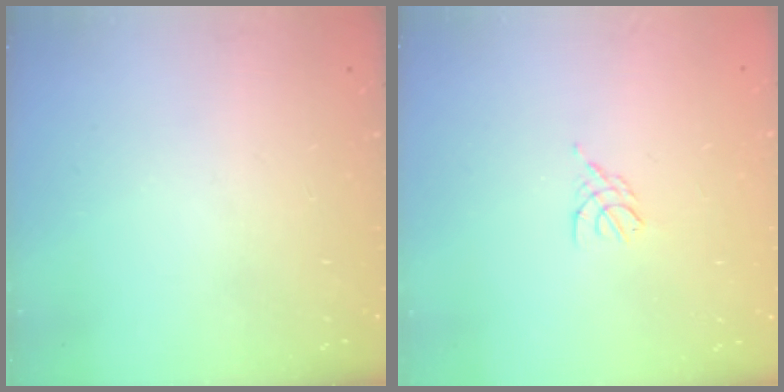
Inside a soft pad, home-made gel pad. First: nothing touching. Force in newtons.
{"total": 3.4, "press": 3.3, "slide": 0.5}